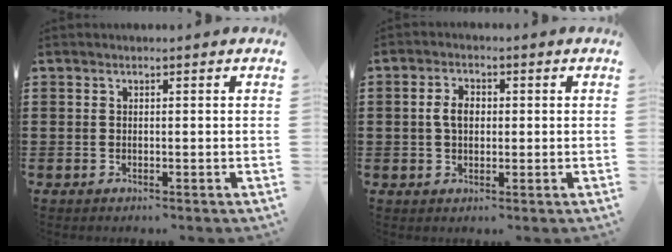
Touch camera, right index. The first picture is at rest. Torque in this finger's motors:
{"motor_torque": [0.64, 0.17, 0.46, 0.11]}